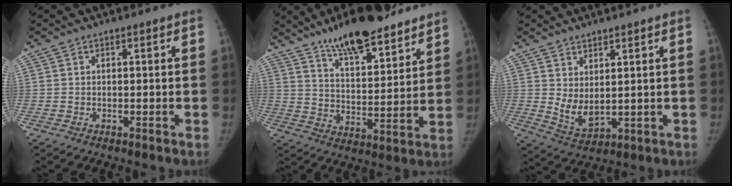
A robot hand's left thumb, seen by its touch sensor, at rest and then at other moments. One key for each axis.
{"total": 17.5, "fx": 13.4, "fy": 5.1, "fz": 10.1, "tx": -0.125, "ty": -0.070, "tz": 0.219}
{"total": 6.0, "fx": 2.3, "fy": 2.7, "fz": 4.8, "tx": -0.084, "ty": -0.029, "tz": 0.057}